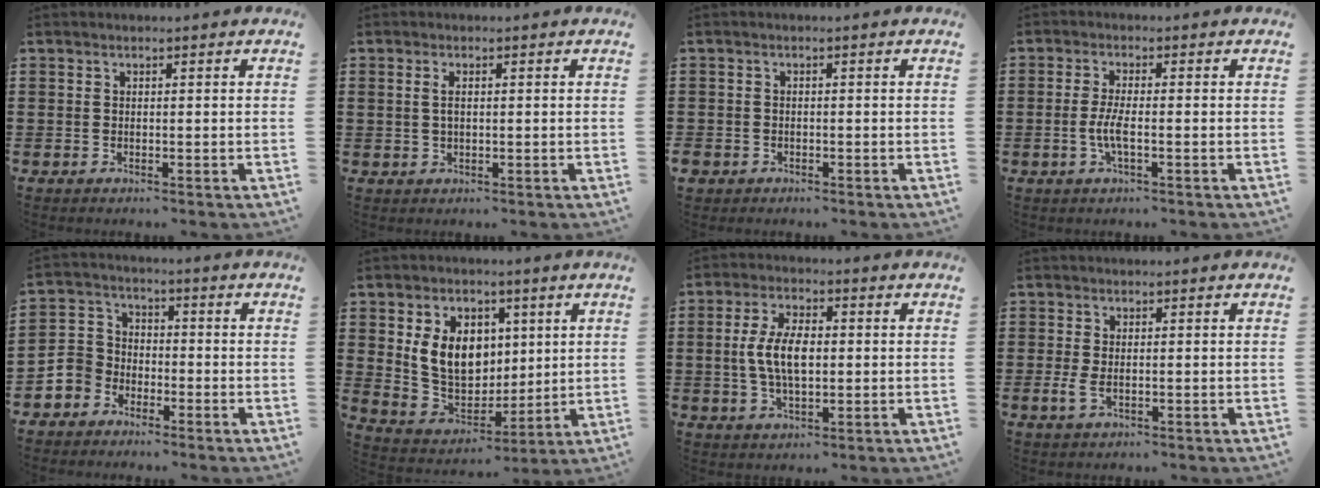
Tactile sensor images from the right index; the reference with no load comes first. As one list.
[{"total": 1.6, "force": [0.2, 0.7, 1.4], "torque": [-0.031, 0.004, 0.001]}, {"total": 1.3, "force": [-1.1, 0.7, 0.1], "torque": [-0.004, 0.000, -0.024]}, {"total": 3.5, "force": [-1.0, 0.7, 3.3], "torque": [-0.080, -0.007, -0.026]}, {"total": 4.7, "force": [-2.7, 3.8, 0.7], "torque": [-0.050, 0.000, -0.063]}, {"total": 10.3, "force": [2.4, 8.1, 5.8], "torque": [-0.143, 0.010, 0.045]}, {"total": 7.3, "force": [0.1, 3.5, 6.4], "torque": [-0.142, 0.005, -0.005]}, {"total": 2.1, "force": [-0.3, 0.9, 1.8], "torque": [-0.051, -0.007, -0.010]}]